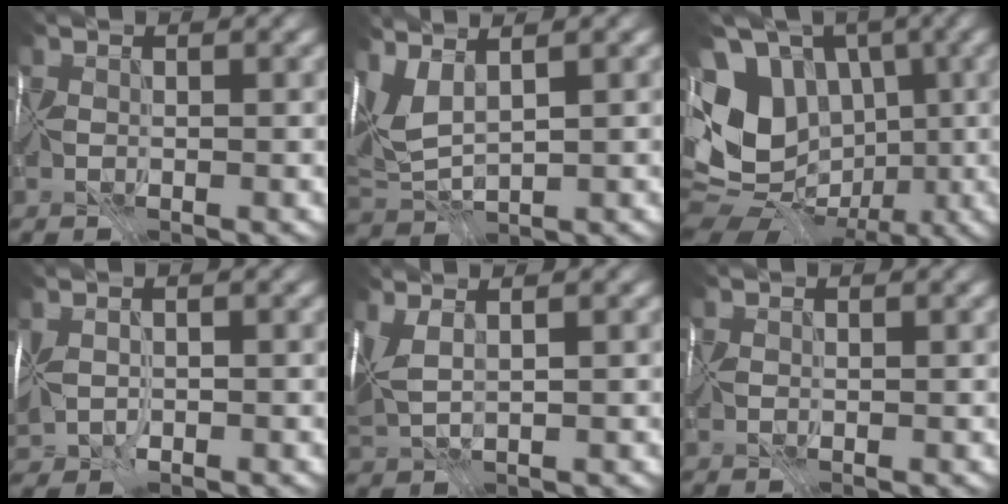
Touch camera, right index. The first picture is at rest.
{"total": 4.0, "force": [2.6, 1.4, 2.7], "torque": [-0.074, 0.010, 0.060]}
{"total": 15.7, "force": [-1.0, 13.0, 8.8], "torque": [-0.179, 0.015, -0.015]}
{"total": 3.9, "force": [-1.1, 2.5, 2.8], "torque": [-0.064, -0.012, -0.019]}
{"total": 3.1, "force": [1.6, 1.0, 2.4], "torque": [-0.059, 0.016, 0.037]}
{"total": 0.0}